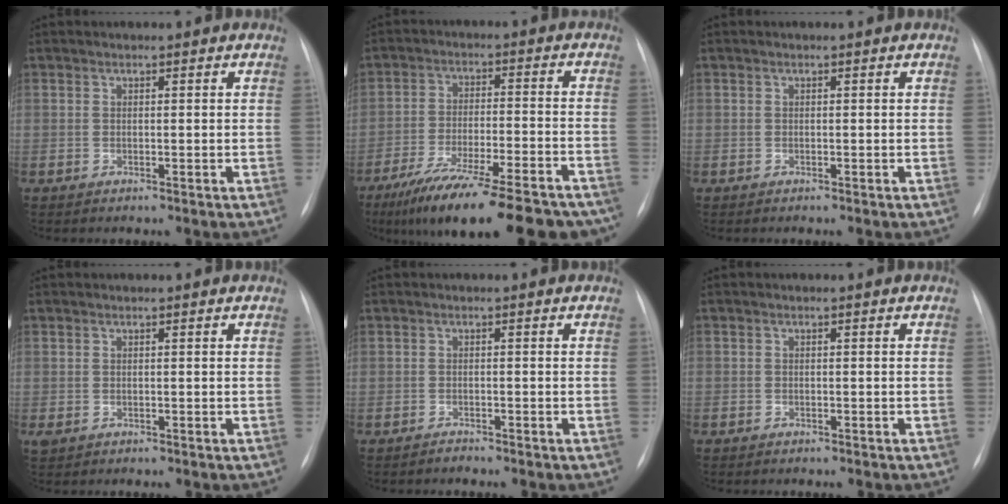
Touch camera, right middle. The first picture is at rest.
{"total": 23.6, "force": [-18.9, 4.2, 13.4], "torque": [-0.162, -0.014, -0.276]}
{"total": 0.0}
{"total": 1.1, "force": [-0.3, 0.9, 0.6], "torque": [-0.011, 0.001, 0.001]}
{"total": 0.8, "force": [-0.8, 0.2, 0.0], "torque": [0.000, 0.000, -0.012]}
{"total": 0.8, "force": [-0.6, 0.6, 0.0], "torque": [-0.006, 0.003, -0.009]}